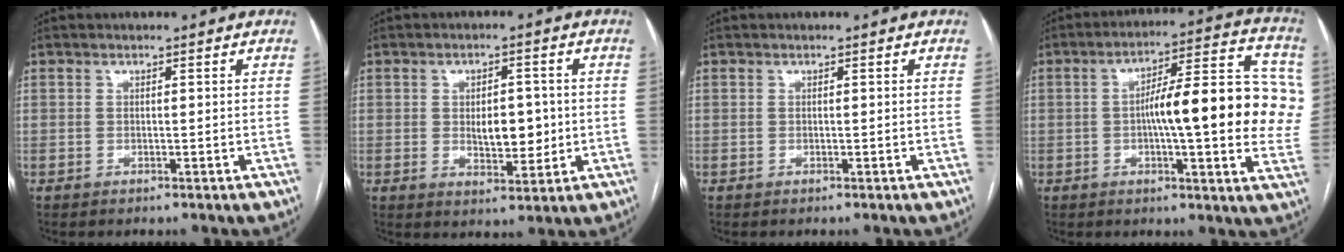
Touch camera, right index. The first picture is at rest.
{"total": 6.1, "force": [-0.1, 2.9, 5.4], "torque": [-0.078, -0.002, 0.006]}
{"total": 0.0}
{"total": 18.9, "force": [0.4, 3.9, 18.5], "torque": [-0.230, 0.035, 0.006]}